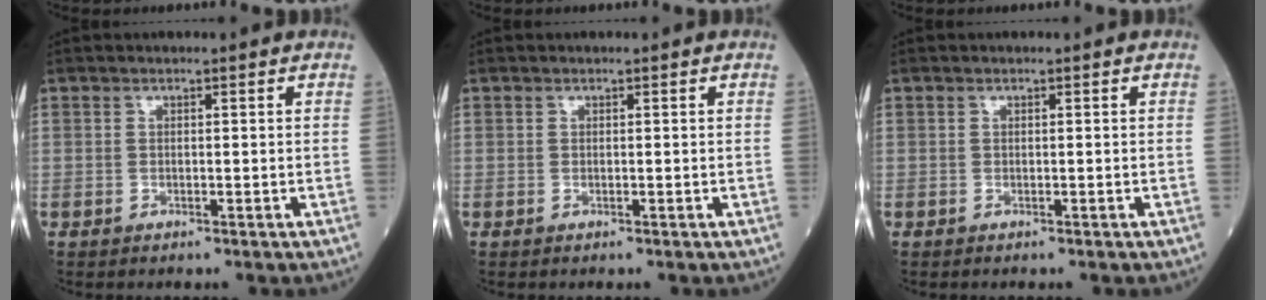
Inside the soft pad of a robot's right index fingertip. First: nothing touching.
{"total": 0.0}
{"total": 0.0}